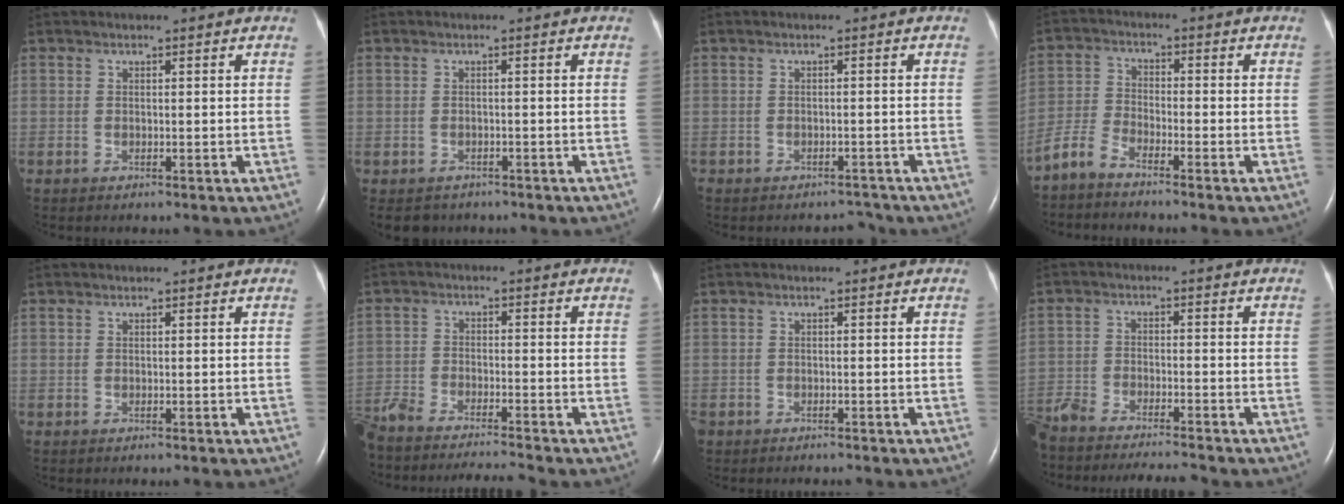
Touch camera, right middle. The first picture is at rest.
{"total": 3.7, "force": [-3.0, 2.1, 0.4], "torque": [-0.008, 0.001, -0.039]}
{"total": 2.4, "force": [-2.2, 0.9, -0.1], "torque": [0.005, -0.001, -0.034]}
{"total": 4.3, "force": [-4.0, 0.7, 1.6], "torque": [-0.044, -0.014, -0.088]}
{"total": 0.0}
{"total": 13.8, "force": [-12.8, 0.2, 5.2], "torque": [-0.093, -0.009, -0.209]}
{"total": 3.0, "force": [-2.6, 1.3, 0.8], "torque": [-0.015, -0.004, -0.039]}
{"total": 15.0, "force": [-13.6, 1.7, 6.3], "torque": [-0.125, -0.020, -0.213]}